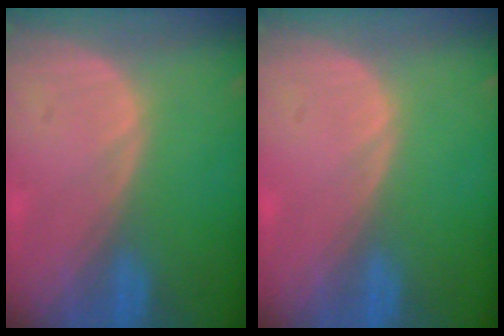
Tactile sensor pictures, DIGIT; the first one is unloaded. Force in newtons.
{"total": 0.0}